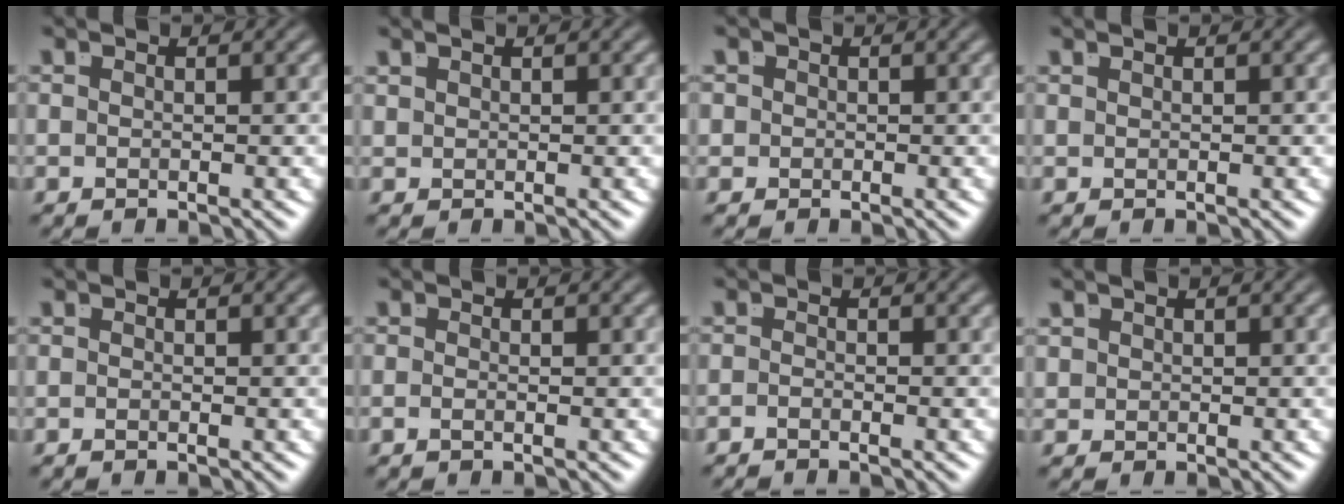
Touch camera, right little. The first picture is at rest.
{"total": 1.0, "force": [0.8, -0.7, 0.0], "torque": [0.004, 0.002, 0.020]}
{"total": 2.1, "force": [-0.1, 2.1, 0.5], "torque": [-0.016, -0.006, -0.004]}
{"total": 1.0, "force": [0.4, -0.9, -0.1], "torque": [0.009, -0.001, 0.013]}
{"total": 0.6, "force": [-0.5, -0.4, 0.1], "torque": [0.001, -0.001, -0.007]}
{"total": 0.8, "force": [-0.7, -0.2, 0.4], "torque": [-0.007, -0.005, -0.011]}
{"total": 1.4, "force": [-1.3, -0.5, 0.0], "torque": [0.003, -0.008, -0.020]}
{"total": 1.0, "force": [0.4, 0.9, 0.3], "torque": [-0.014, -0.008, 0.014]}